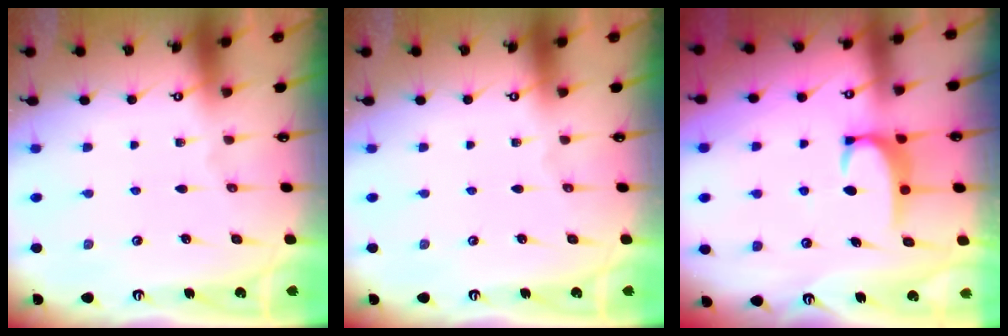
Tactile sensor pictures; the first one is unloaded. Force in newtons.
{"total": 0.0}
{"total": 2.9, "press": 2.8, "slide": 0.5}